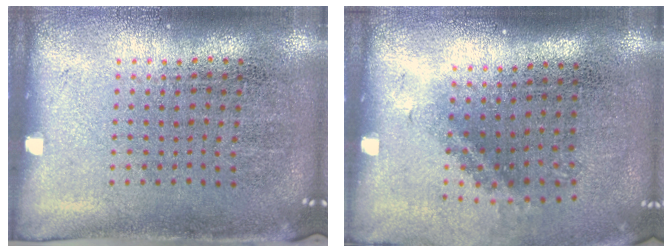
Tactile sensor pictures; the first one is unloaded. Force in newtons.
{"total": 1.4, "press": 1.0, "slide": 1.1}